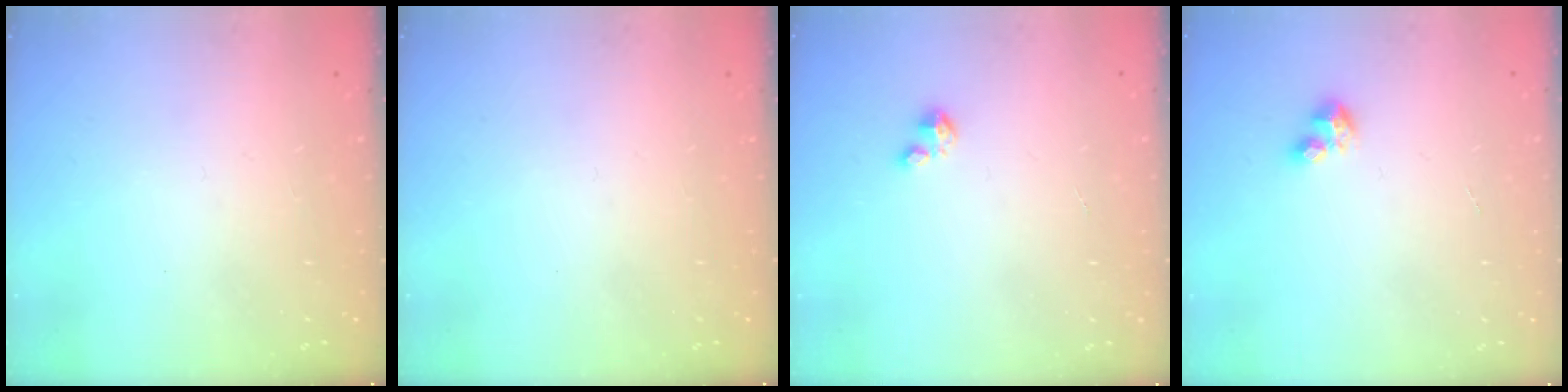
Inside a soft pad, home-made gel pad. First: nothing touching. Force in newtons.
{"total": 0.0}
{"total": 1.2, "press": 1.2, "slide": 0.2}
{"total": 2.8, "press": 2.8, "slide": 0.2}